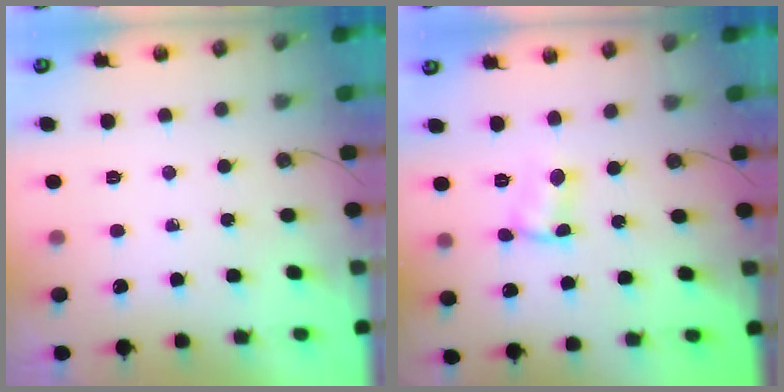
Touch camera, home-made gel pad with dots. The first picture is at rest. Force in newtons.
{"total": 2.6, "press": 2.6, "slide": 0.2}